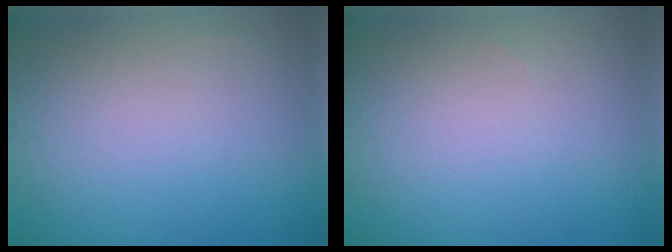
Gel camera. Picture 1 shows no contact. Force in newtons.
{"total": 0.0}